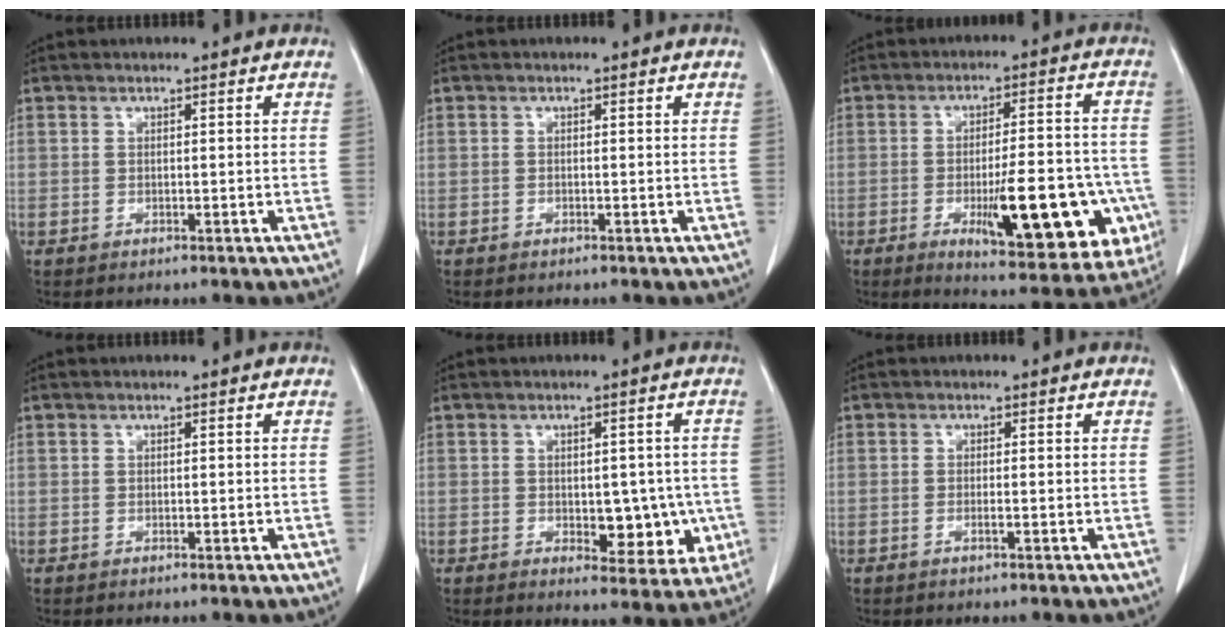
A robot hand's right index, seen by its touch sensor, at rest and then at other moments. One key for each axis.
{"total": 0.0}
{"total": 18.2, "fx": -5.6, "fy": 4.7, "fz": 16.7, "tx": -0.171, "ty": 0.006, "tz": -0.060}
{"total": 0.0}
{"total": 7.8, "fx": -1.1, "fy": 4.2, "fz": 6.4, "tx": -0.062, "ty": 0.005, "tz": -0.002}
{"total": 0.8, "fx": -0.3, "fy": 0.0, "fz": 0.7, "tx": -0.015, "ty": -0.001, "tz": -0.006}